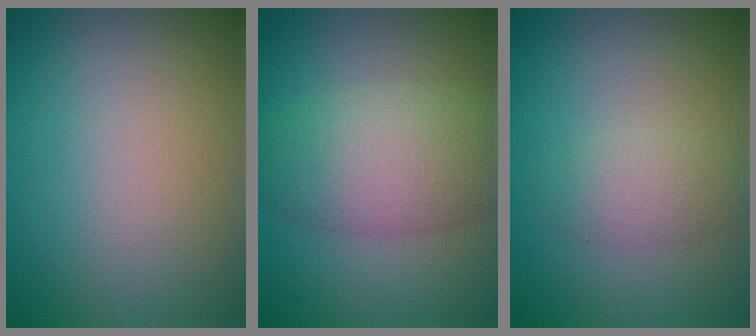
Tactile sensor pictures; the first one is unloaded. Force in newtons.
{"total": 6.1, "press": 6.1, "slide": 0.2}
{"total": 2.1, "press": 2.1, "slide": 0.1}